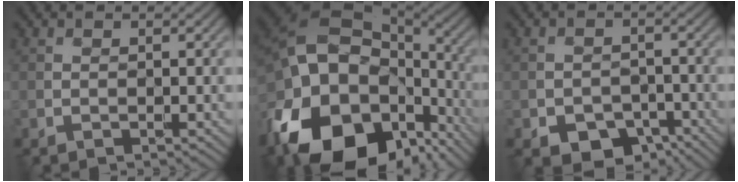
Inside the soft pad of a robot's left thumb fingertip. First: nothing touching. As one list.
[{"total": 20.2, "force": [-7.4, 13.9, 12.7], "torque": [-0.276, -0.026, -0.123]}, {"total": 6.2, "force": [-3.9, 3.8, 2.8], "torque": [-0.046, -0.010, -0.060]}]